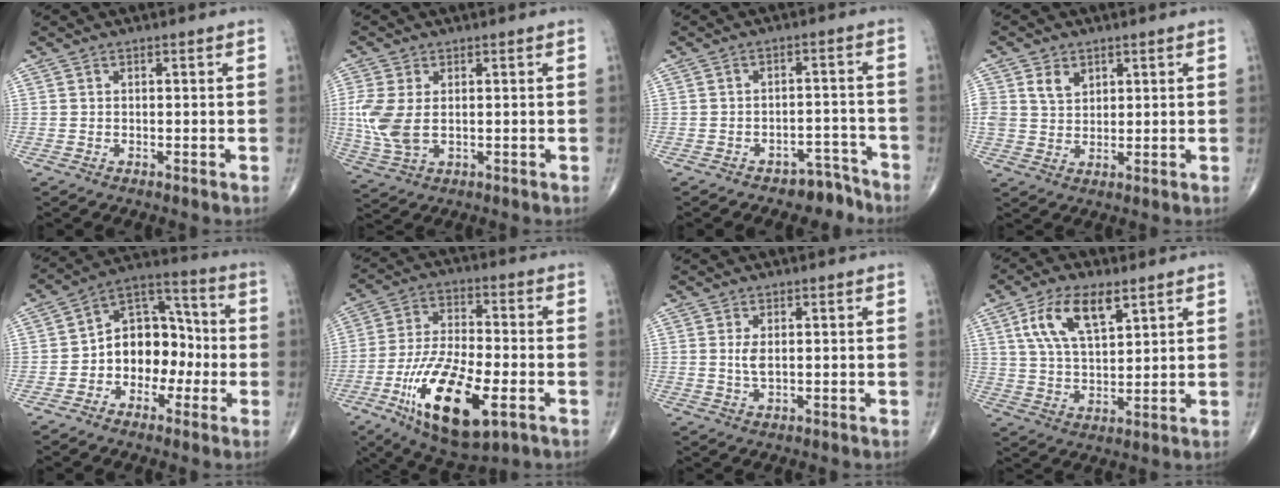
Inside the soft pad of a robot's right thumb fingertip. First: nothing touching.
{"total": 8.5, "force": [0.3, 5.0, 6.8], "torque": [-0.175, -0.005, 0.015]}
{"total": 5.1, "force": [-4.2, 2.9, 0.8], "torque": [0.012, 0.052, -0.057]}
{"total": 5.1, "force": [2.4, 3.7, 2.5], "torque": [-0.030, -0.012, 0.048]}
{"total": 12.5, "force": [-2.4, 9.2, 8.1], "torque": [-0.080, 0.048, -0.054]}
{"total": 19.3, "force": [-7.3, 7.5, 16.2], "torque": [-0.300, 0.009, -0.117]}
{"total": 2.4, "force": [0.4, 0.9, 2.2], "torque": [-0.046, -0.003, 0.011]}
{"total": 11.4, "force": [5.4, 5.2, 8.6], "torque": [-0.154, -0.015, 0.107]}